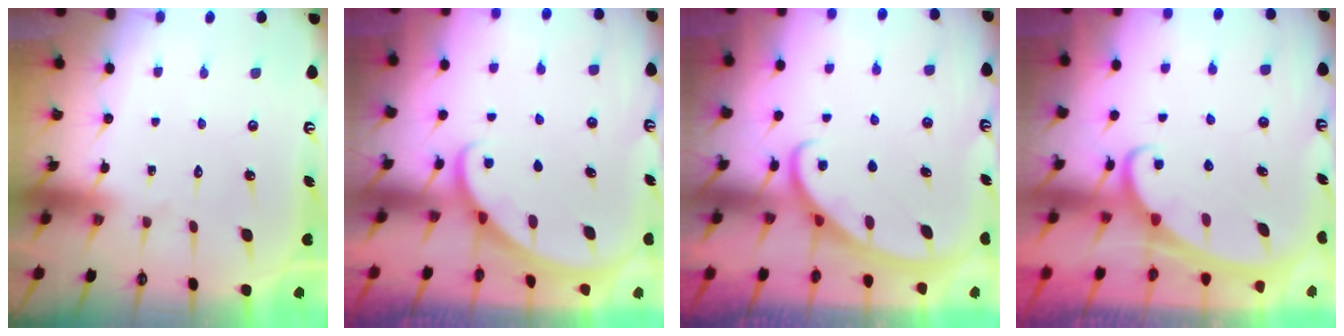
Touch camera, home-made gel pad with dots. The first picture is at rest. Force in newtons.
{"total": 1.3, "press": 1.3, "slide": 0.0}
{"total": 2.9, "press": 2.9, "slide": 0.3}
{"total": 2.4, "press": 2.4, "slide": 0.3}